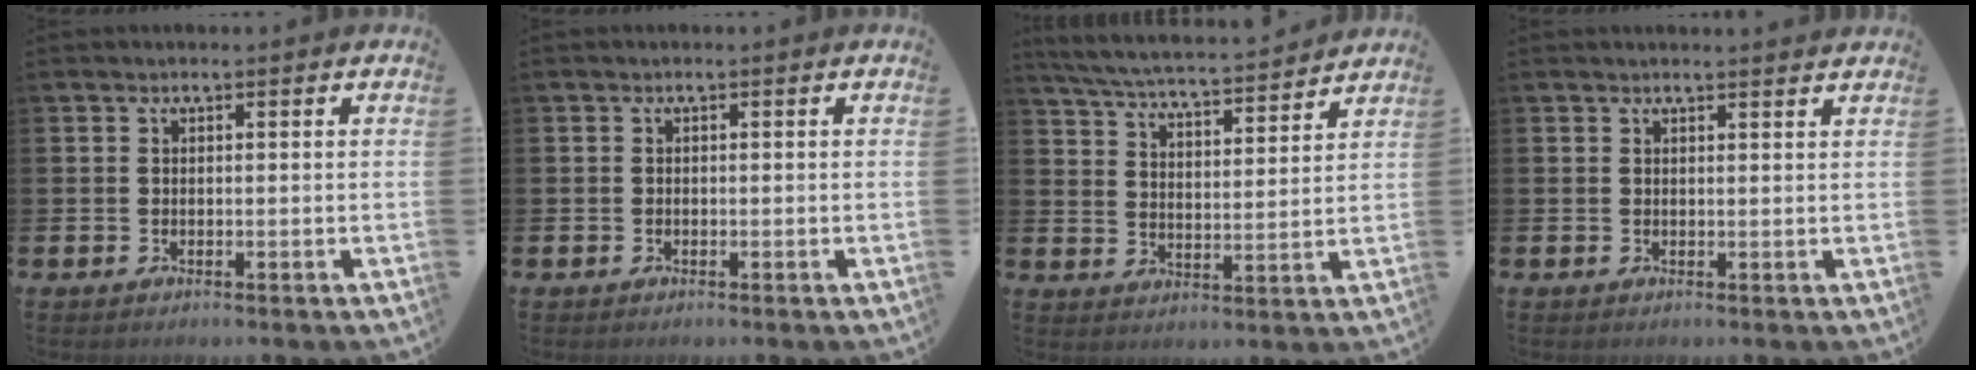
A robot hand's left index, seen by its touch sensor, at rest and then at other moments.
{"total": 0.0}
{"total": 5.6, "force": [5.4, 0.2, 1.3], "torque": [-0.046, -0.044, 0.091]}
{"total": 1.0, "force": [1.0, -0.1, 0.1], "torque": [0.012, -0.009, 0.016]}